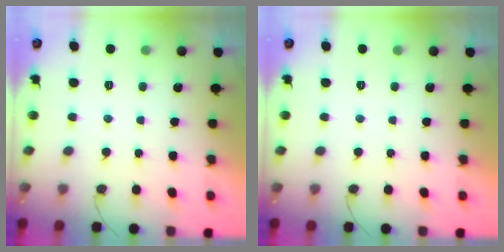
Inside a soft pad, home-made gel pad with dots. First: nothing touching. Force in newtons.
{"total": 0.0}